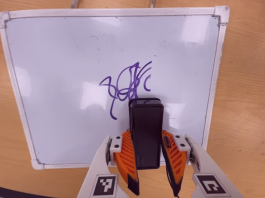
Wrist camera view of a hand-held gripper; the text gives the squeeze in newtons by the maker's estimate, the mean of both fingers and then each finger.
{"total": 7.6, "left": 5.8, "right": 9.4}